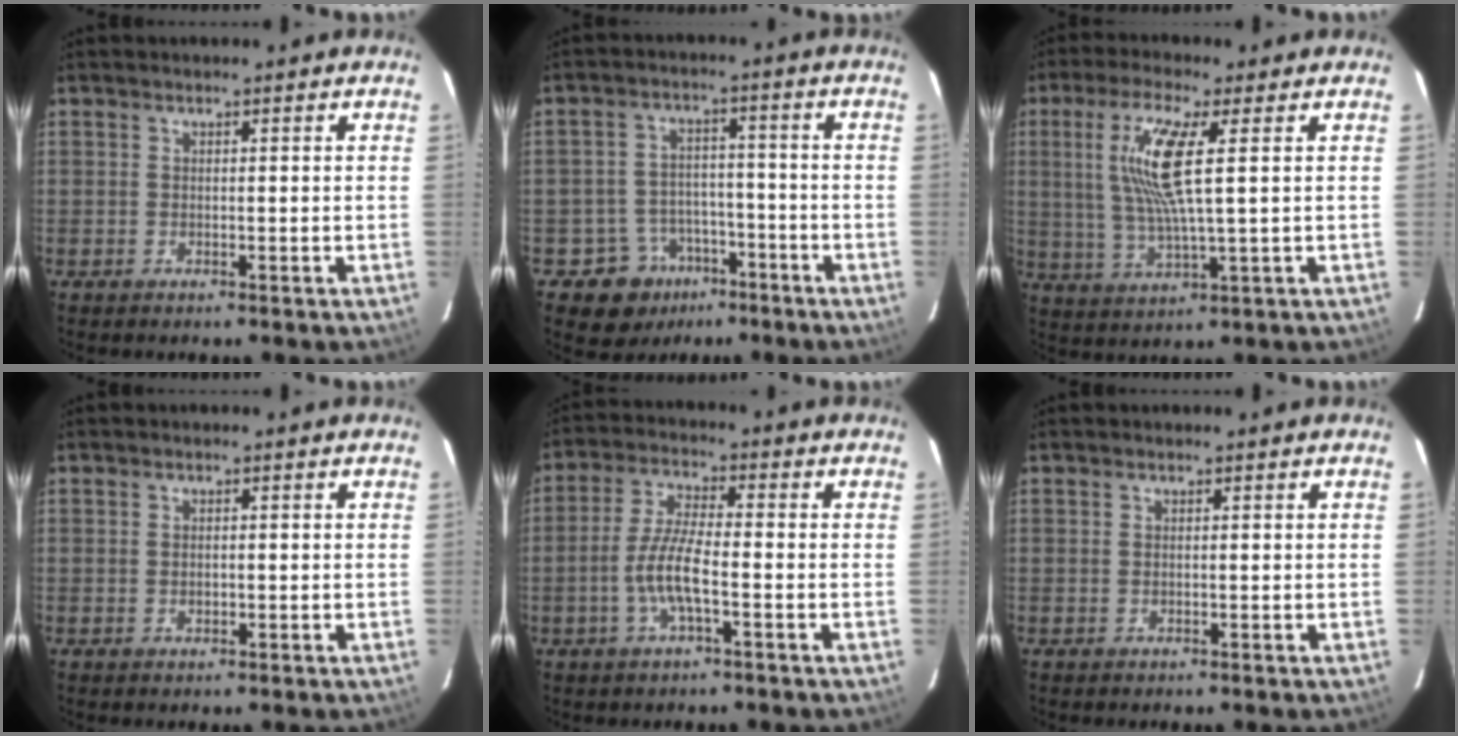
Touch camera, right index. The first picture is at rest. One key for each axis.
{"total": 8.5, "fx": -5.4, "fy": 6.6, "fz": 1.1, "tx": -0.034, "ty": 0.029, "tz": -0.073}
{"total": 11.2, "fx": 2.8, "fy": 1.1, "fz": 10.8, "tx": -0.216, "ty": 0.000, "tz": 0.059}
{"total": 1.1, "fx": -0.2, "fy": 0.8, "fz": 0.7, "tx": -0.012, "ty": 0.003, "tz": -0.004}
{"total": 7.3, "fx": -2.6, "fy": 1.3, "fz": 6.7, "tx": -0.141, "ty": 0.003, "tz": -0.051}
{"total": 0.0}